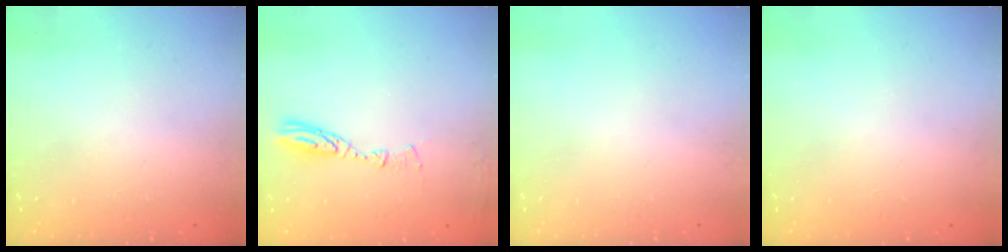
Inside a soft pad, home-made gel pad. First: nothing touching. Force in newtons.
{"total": 8.0, "press": 8.0, "slide": 0.7}
{"total": 0.0}
{"total": 0.0}